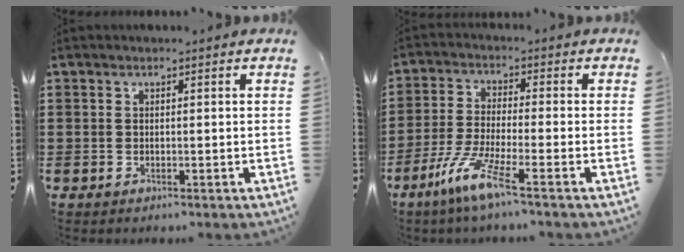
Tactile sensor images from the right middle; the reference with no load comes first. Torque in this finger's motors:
{"motor_torque": [1.57, -0.57, 0.22, 0.11]}